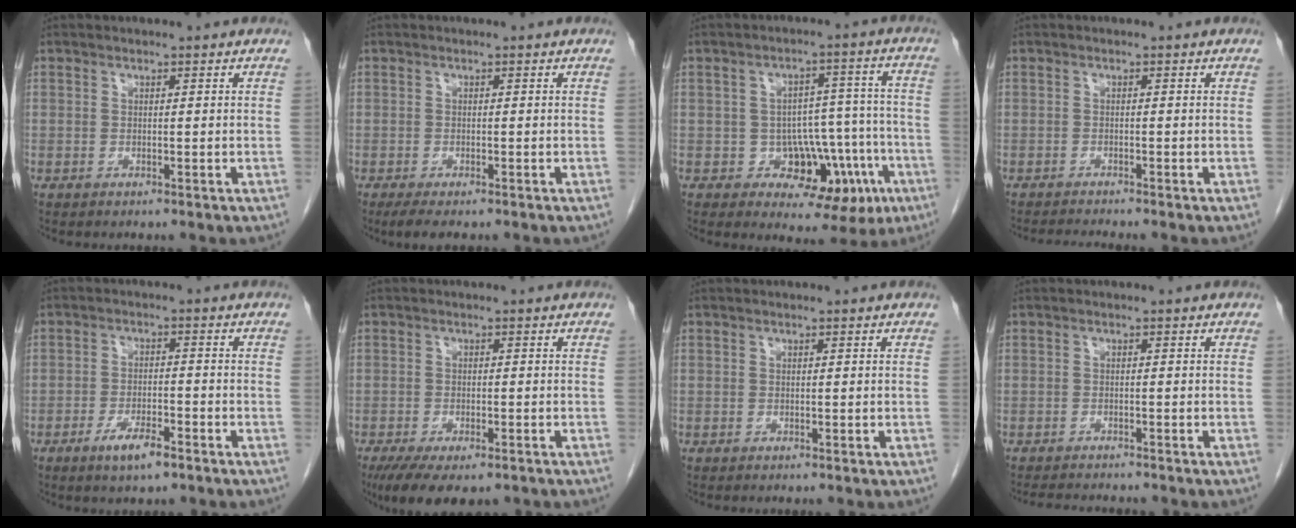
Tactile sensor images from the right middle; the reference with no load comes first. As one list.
[{"total": 3.5, "force": [-2.6, 0.9, 2.2], "torque": [-0.042, -0.012, -0.037]}, {"total": 10.4, "force": [-4.3, 7.2, 6.1], "torque": [-0.053, 0.038, -0.043]}, {"total": 2.6, "force": [-2.4, -0.9, 0.5], "torque": [-0.015, -0.014, -0.042]}, {"total": 5.1, "force": [-3.2, 1.1, 3.7], "torque": [-0.076, -0.005, -0.053]}, {"total": 9.4, "force": [-6.6, 3.4, 5.7], "torque": [-0.092, -0.017, -0.099]}, {"total": 0.0}, {"total": 5.0, "force": [-4.7, 0.5, 1.6], "torque": [-0.023, -0.013, -0.071]}]